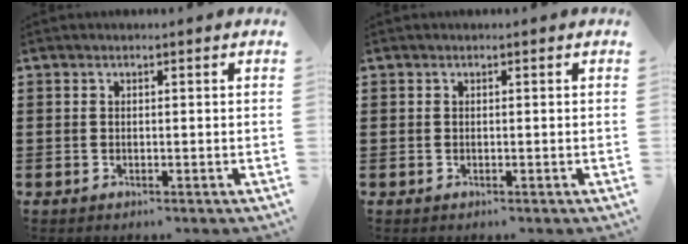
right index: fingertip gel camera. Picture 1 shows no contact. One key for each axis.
{"total": 0.0}